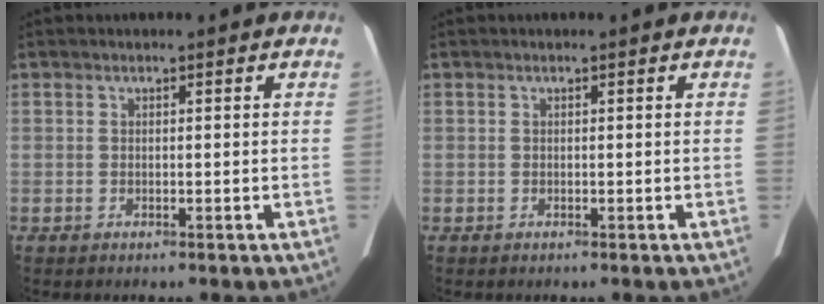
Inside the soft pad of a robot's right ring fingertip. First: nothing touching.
{"total": 0.0}